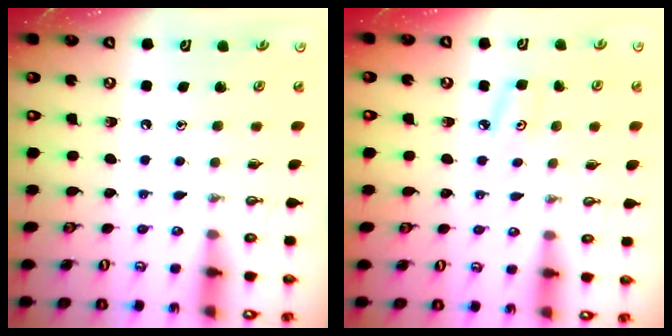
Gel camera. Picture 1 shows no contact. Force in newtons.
{"total": 4.4, "press": 4.4, "slide": 0.3}